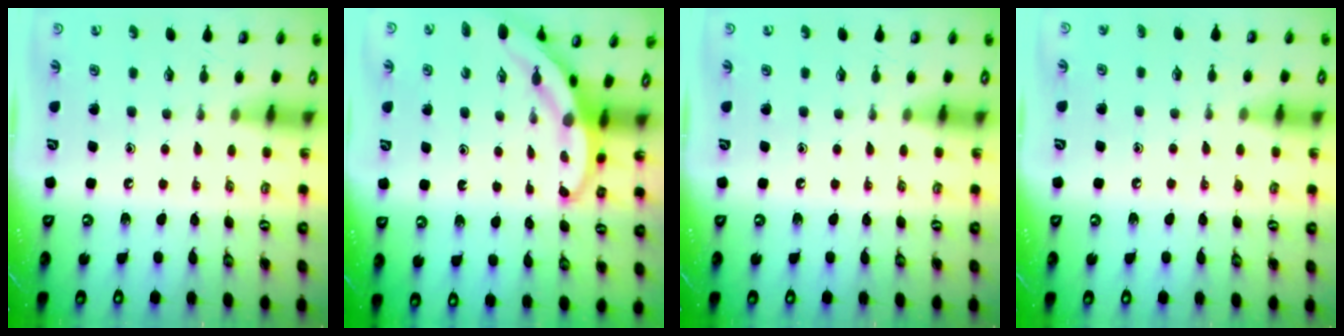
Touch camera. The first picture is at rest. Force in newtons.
{"total": 3.6, "press": 3.6, "slide": 0.1}
{"total": 0.0}
{"total": 3.8, "press": 3.7, "slide": 0.5}